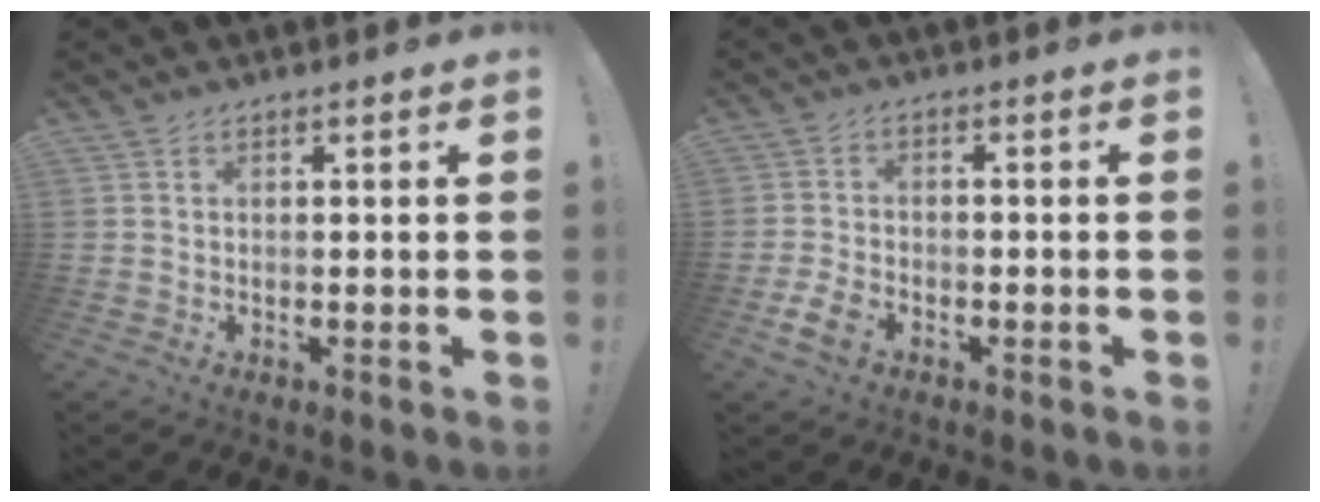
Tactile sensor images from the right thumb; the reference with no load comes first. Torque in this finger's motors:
{"motor_torque": [0.66, 0.50, 0.61, -0.61, -0.01]}